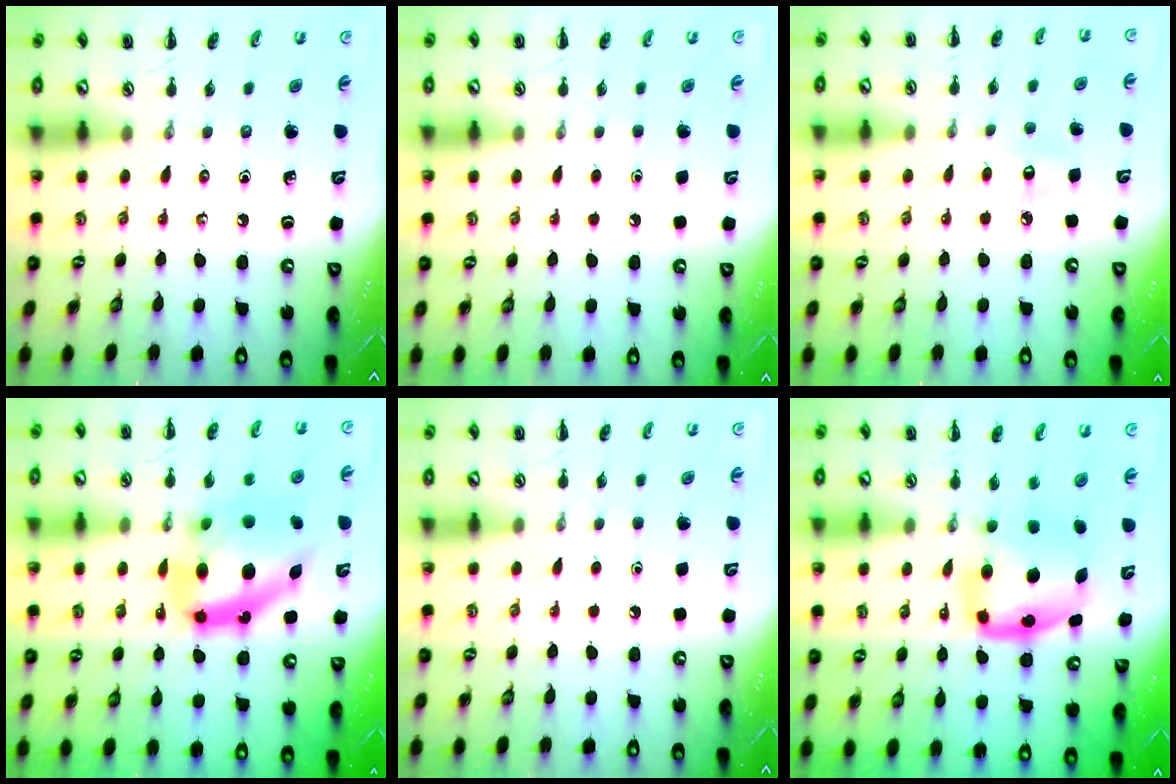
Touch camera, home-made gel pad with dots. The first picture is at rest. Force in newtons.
{"total": 1.8, "press": 1.7, "slide": 0.1}
{"total": 5.7, "press": 5.6, "slide": 1.2}
{"total": 16.5, "press": 16.0, "slide": 4.0}
{"total": 1.6, "press": 1.6, "slide": 0.1}
{"total": 6.0, "press": 5.9, "slide": 0.7}